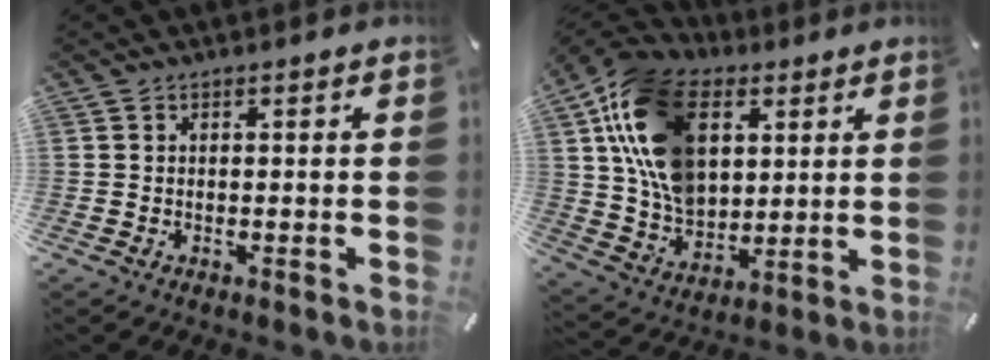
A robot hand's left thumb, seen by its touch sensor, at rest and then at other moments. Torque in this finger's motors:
{"motor_torque": [2.26, 2.75, 2.27, -0.49, 0.35]}